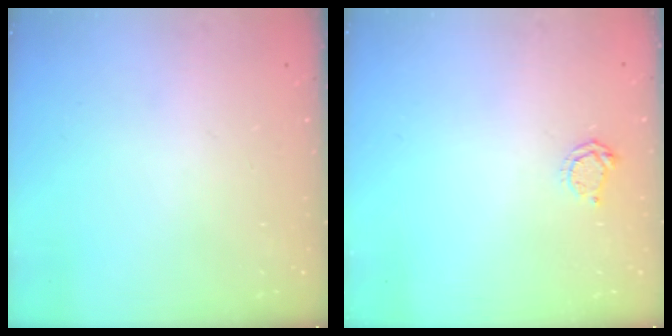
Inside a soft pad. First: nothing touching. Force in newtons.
{"total": 4.4, "press": 4.3, "slide": 0.5}